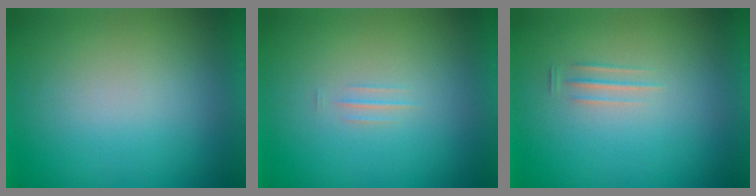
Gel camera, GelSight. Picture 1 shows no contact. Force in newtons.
{"total": 1.2}
{"total": 1.7}